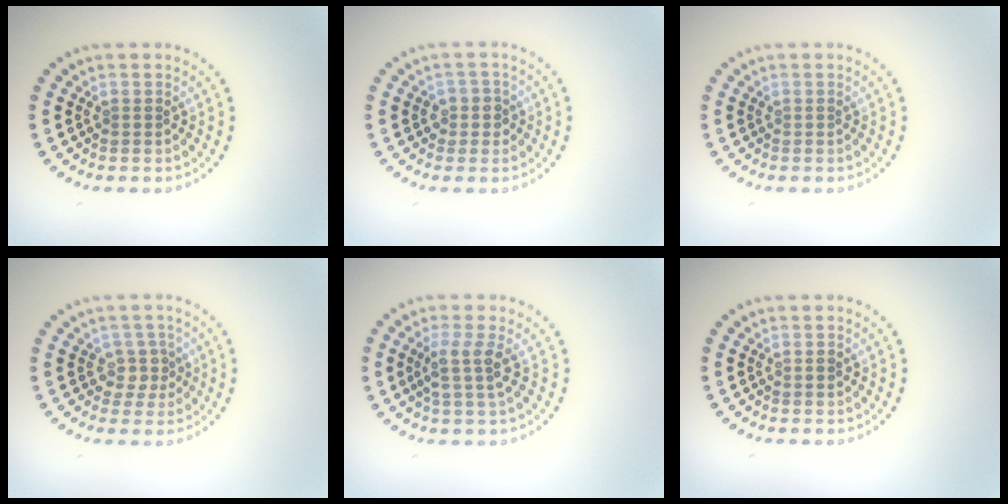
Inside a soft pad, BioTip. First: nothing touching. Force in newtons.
{"total": 1.8, "press": 1.5, "slide": 0.9}
{"total": 0.0}
{"total": 2.1, "press": 1.6, "slide": 1.3}
{"total": 2.5, "press": 2.0, "slide": 1.5}
{"total": 0.6, "press": 0.6, "slide": 0.1}